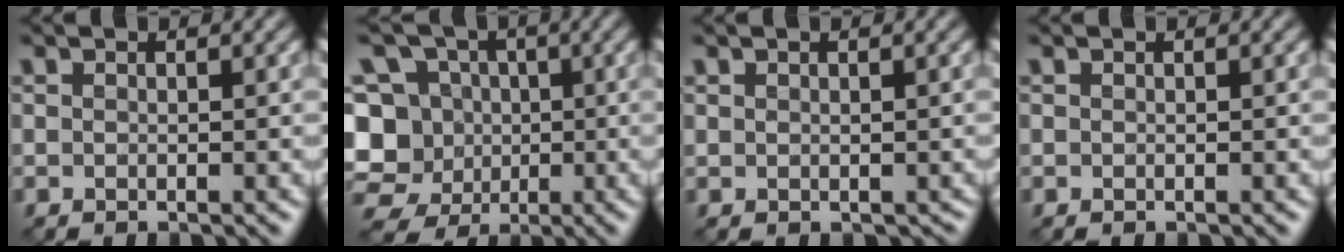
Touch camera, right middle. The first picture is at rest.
{"total": 10.7, "force": [-0.4, 10.1, 3.6], "torque": [-0.105, 0.044, -0.037]}
{"total": 0.7, "force": [0.3, 0.6, 0.0], "torque": [0.004, 0.001, 0.004]}
{"total": 0.0}